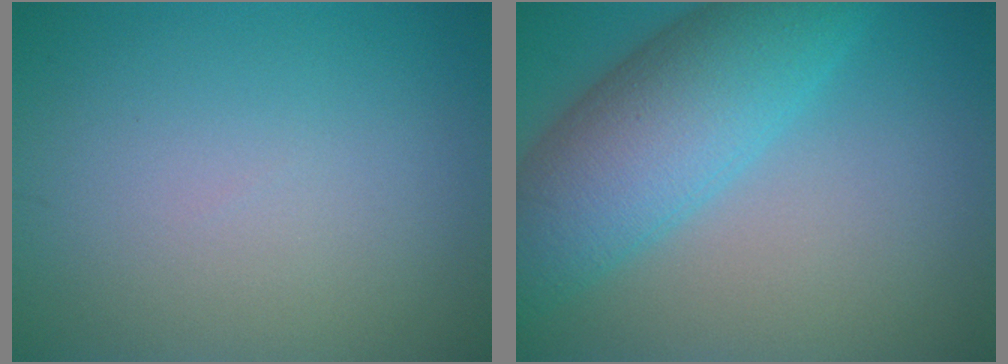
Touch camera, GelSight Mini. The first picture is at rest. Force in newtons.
{"total": 8.6, "press": 8.6, "slide": 0.3}